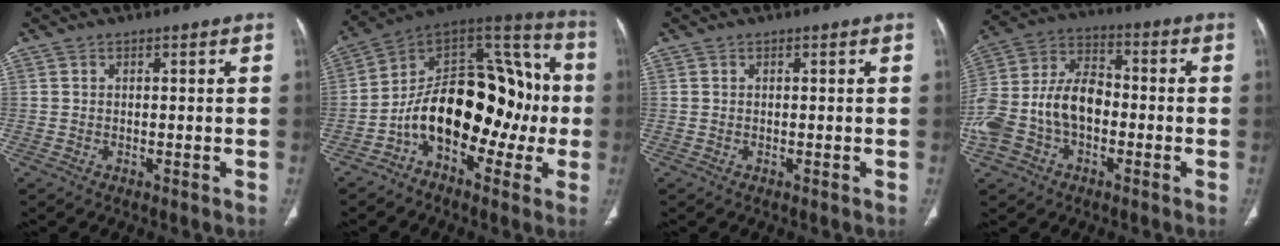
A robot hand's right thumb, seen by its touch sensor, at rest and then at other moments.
{"total": 22.4, "force": [-4.2, 13.5, 17.4], "torque": [-0.228, 0.083, -0.070]}
{"total": 0.0}
{"total": 16.8, "force": [-3.6, 11.1, 12.1], "torque": [-0.248, 0.045, -0.071]}